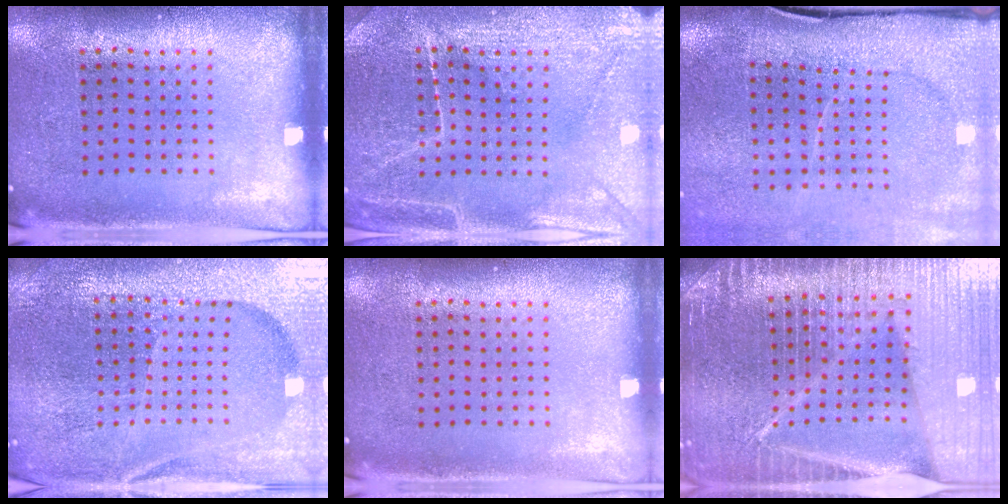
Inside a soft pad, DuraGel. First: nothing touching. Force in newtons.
{"total": 3.6, "press": 3.5, "slide": 0.7}
{"total": 3.9, "press": 3.2, "slide": 2.3}
{"total": 5.0, "press": 4.6, "slide": 1.8}
{"total": 0.0}
{"total": 6.9, "press": 5.9, "slide": 3.6}